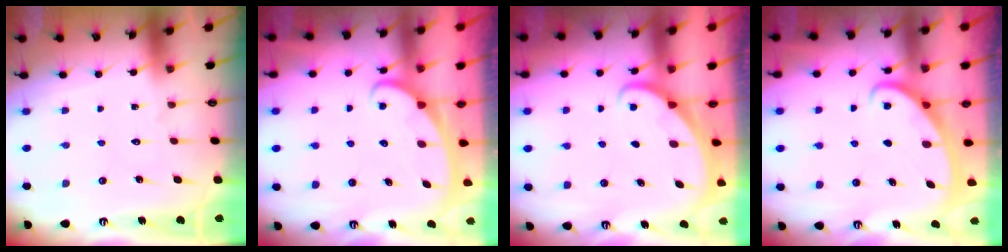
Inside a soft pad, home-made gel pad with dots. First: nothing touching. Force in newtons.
{"total": 2.4, "press": 2.3, "slide": 0.4}
{"total": 1.6, "press": 1.6, "slide": 0.1}
{"total": 2.8, "press": 2.8, "slide": 0.4}